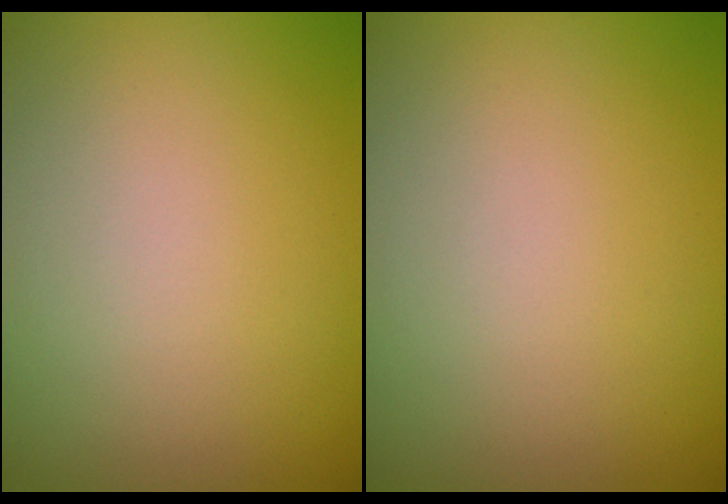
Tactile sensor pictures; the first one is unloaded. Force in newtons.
{"total": 0.0}